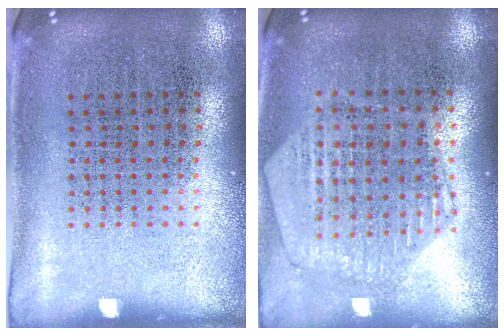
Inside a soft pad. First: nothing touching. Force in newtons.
{"total": 1.1, "press": 1.1, "slide": 0.1}